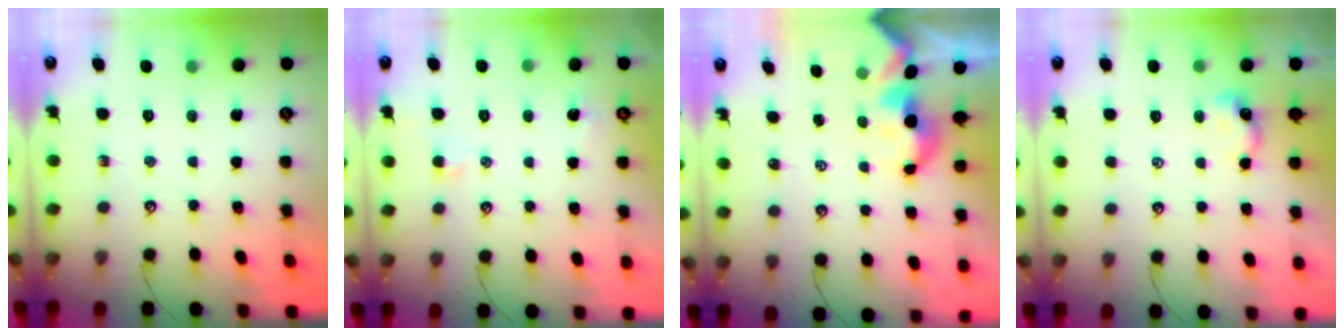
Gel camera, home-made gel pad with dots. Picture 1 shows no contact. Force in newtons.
{"total": 0.5, "press": 0.2, "slide": 0.5}
{"total": 1.6, "press": 1.5, "slide": 0.3}
{"total": 0.7, "press": 0.7, "slide": 0.1}